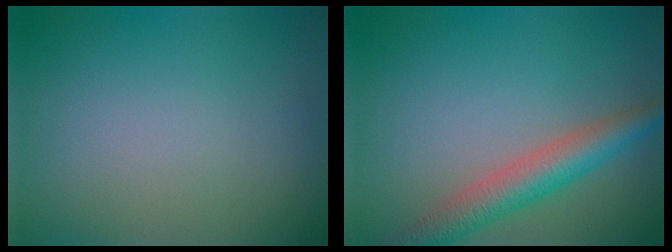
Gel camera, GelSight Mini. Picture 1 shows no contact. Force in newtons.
{"total": 4.9, "press": 4.9, "slide": 0.2}